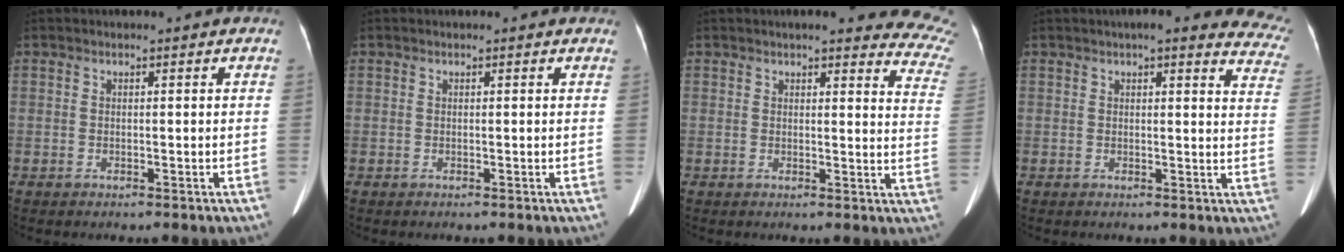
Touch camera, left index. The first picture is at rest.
{"total": 0.0}
{"total": 15.6, "force": [14.1, 2.5, 6.0], "torque": [-0.034, -0.051, 0.125]}
{"total": 15.8, "force": [14.1, 3.3, 6.3], "torque": [-0.035, -0.022, 0.128]}